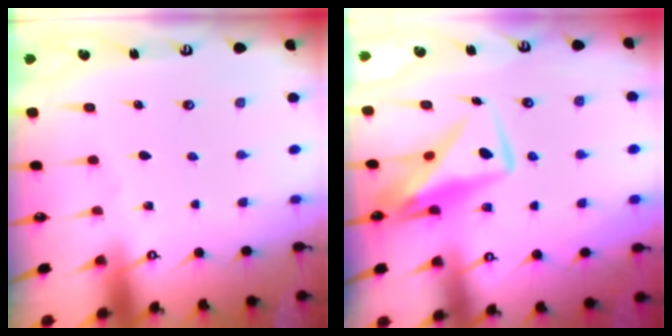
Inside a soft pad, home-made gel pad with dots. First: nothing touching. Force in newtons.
{"total": 10.6, "press": 10.5, "slide": 0.8}